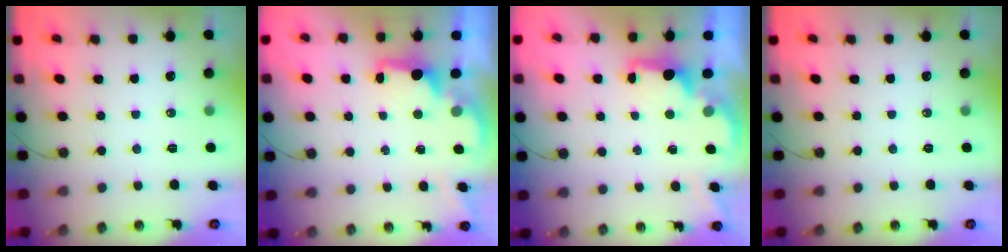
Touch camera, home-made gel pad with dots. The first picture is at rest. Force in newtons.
{"total": 1.7, "press": 1.5, "slide": 0.7}
{"total": 1.9, "press": 1.7, "slide": 0.8}
{"total": 0.0}